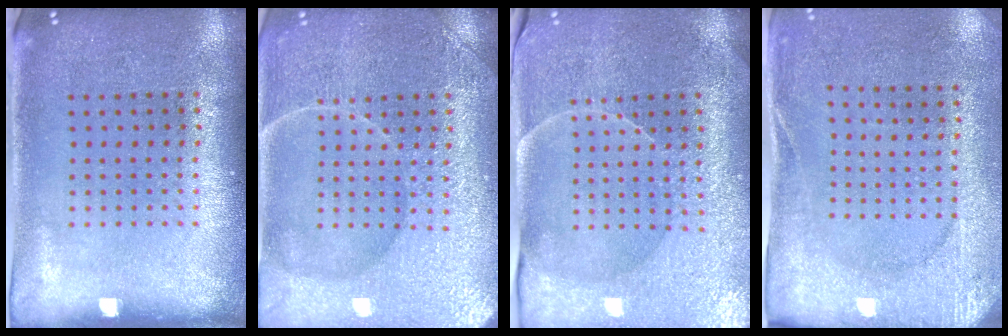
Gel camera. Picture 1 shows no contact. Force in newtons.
{"total": 4.4, "press": 4.4, "slide": 0.4}
{"total": 3.7, "press": 3.6, "slide": 1.0}
{"total": 2.6, "press": 2.4, "slide": 1.0}